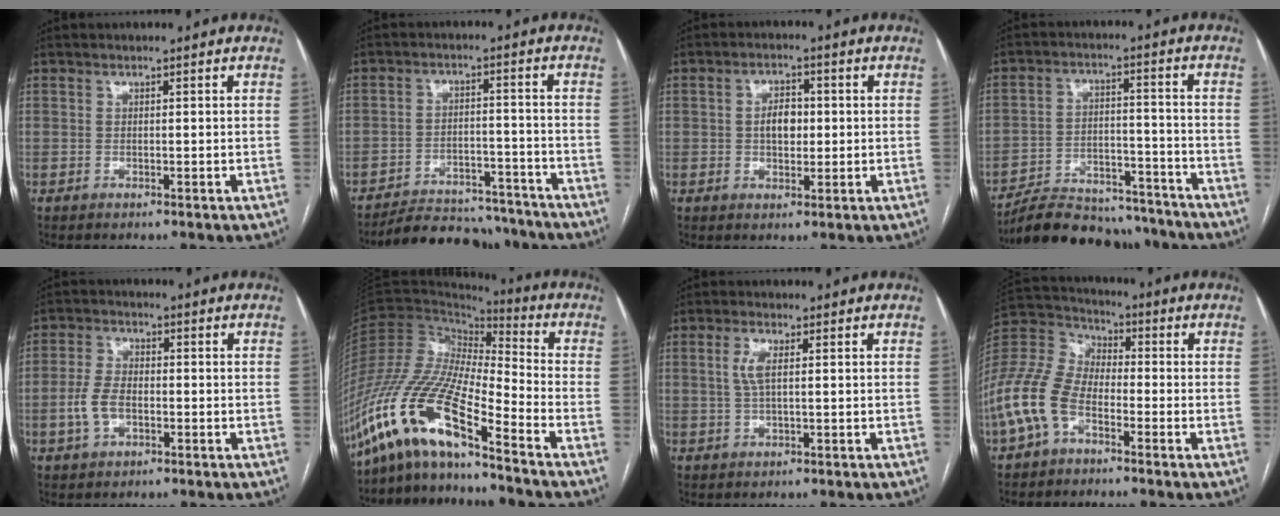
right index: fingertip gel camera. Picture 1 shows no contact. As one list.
[{"total": 13.8, "force": [-12.8, 4.2, 2.9], "torque": [-0.035, 0.015, -0.178]}, {"total": 4.3, "force": [0.1, 2.5, 3.5], "torque": [-0.061, 0.009, 0.005]}, {"total": 17.3, "force": [-15.8, 5.1, 4.7], "torque": [-0.086, 0.014, -0.234]}, {"total": 5.5, "force": [-1.5, 3.2, 4.3], "torque": [-0.101, 0.011, -0.027]}, {"total": 15.8, "force": [-11.5, 1.7, 10.7], "torque": [-0.224, -0.003, -0.219]}, {"total": 3.0, "force": [0.6, 0.8, 2.8], "torque": [-0.064, 0.003, 0.012]}, {"total": 12.0, "force": [-5.1, 6.8, 8.4], "torque": [-0.215, 0.023, -0.108]}]